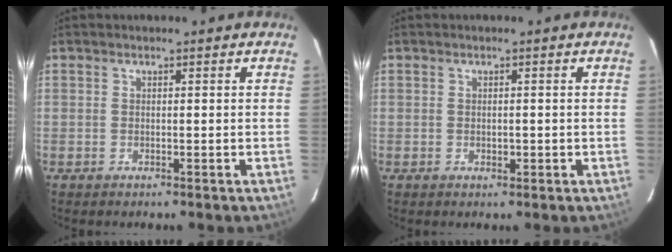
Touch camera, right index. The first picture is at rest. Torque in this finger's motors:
{"motor_torque": [-0.15, -0.12, -0.02, 0.00]}